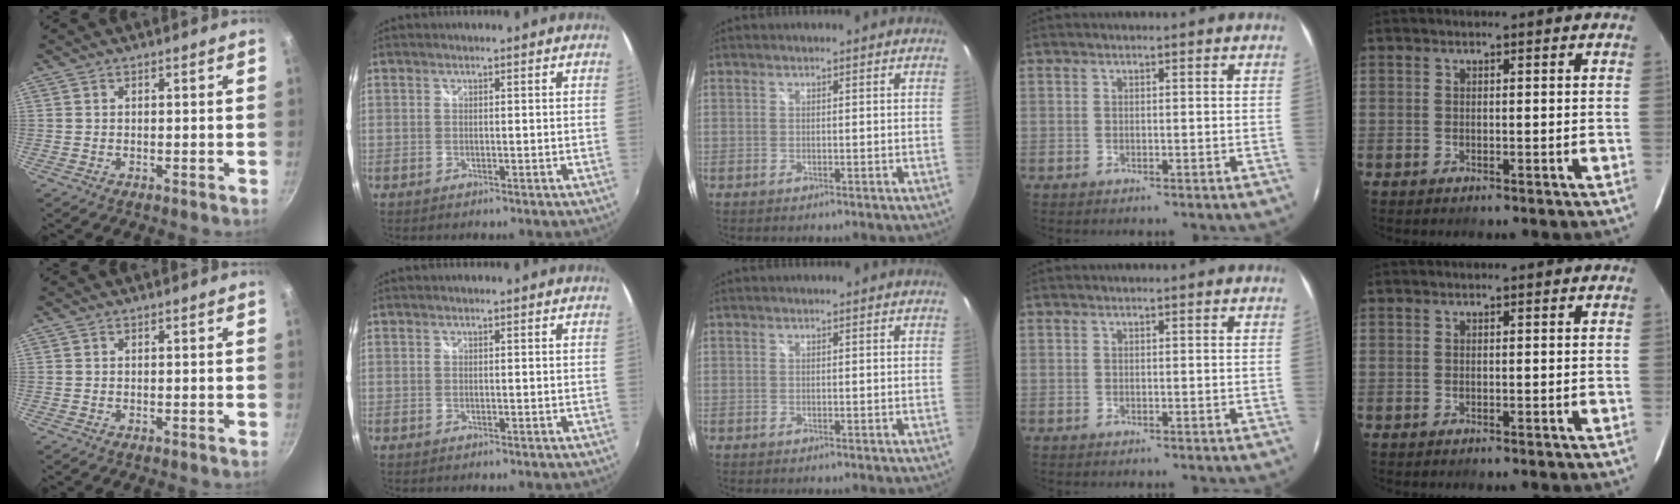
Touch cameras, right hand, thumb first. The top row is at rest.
{}